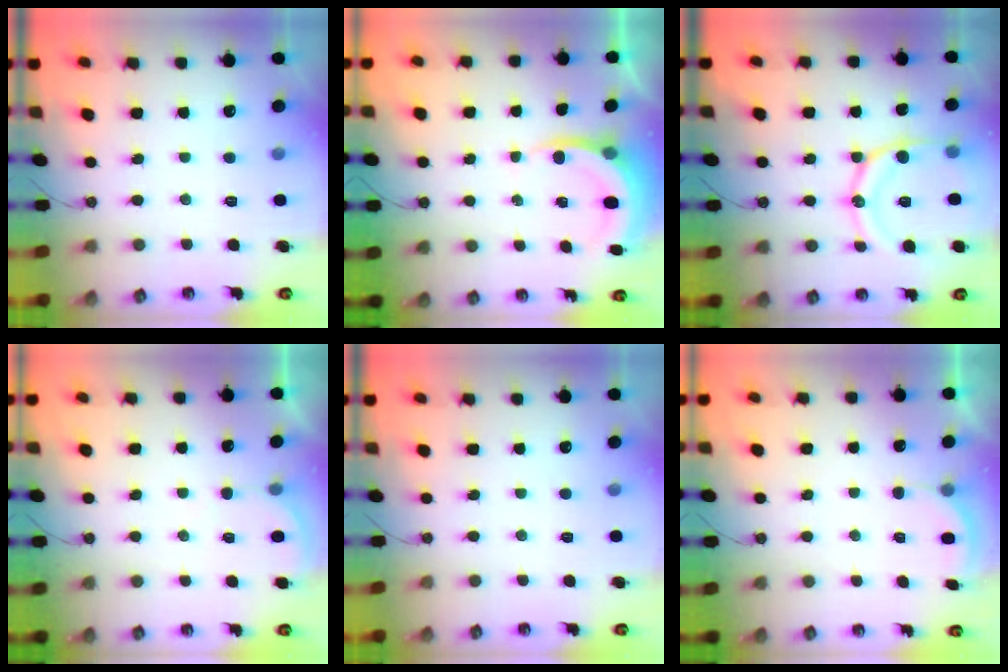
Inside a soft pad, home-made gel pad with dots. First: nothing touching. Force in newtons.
{"total": 4.9, "press": 4.9, "slide": 0.1}
{"total": 15.4, "press": 15.4, "slide": 0.7}
{"total": 2.6, "press": 2.6, "slide": 0.2}
{"total": 0.0}
{"total": 2.6, "press": 2.5, "slide": 0.6}